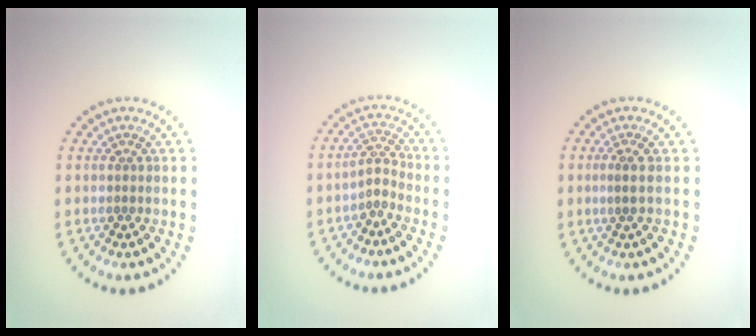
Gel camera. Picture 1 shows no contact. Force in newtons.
{"total": 1.8, "press": 1.2, "slide": 1.3}
{"total": 1.0, "press": 0.7, "slide": 0.7}